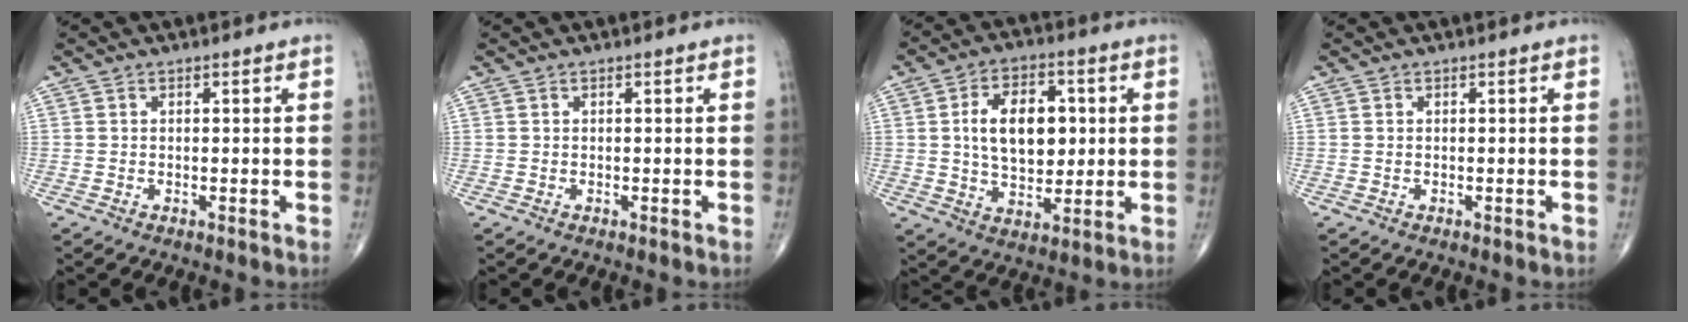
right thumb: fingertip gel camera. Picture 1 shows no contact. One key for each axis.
{"total": 0.0}
{"total": 13.0, "fx": 1.8, "fy": 7.9, "fz": 10.1, "tx": -0.139, "ty": 0.000, "tz": 0.032}
{"total": 0.0}